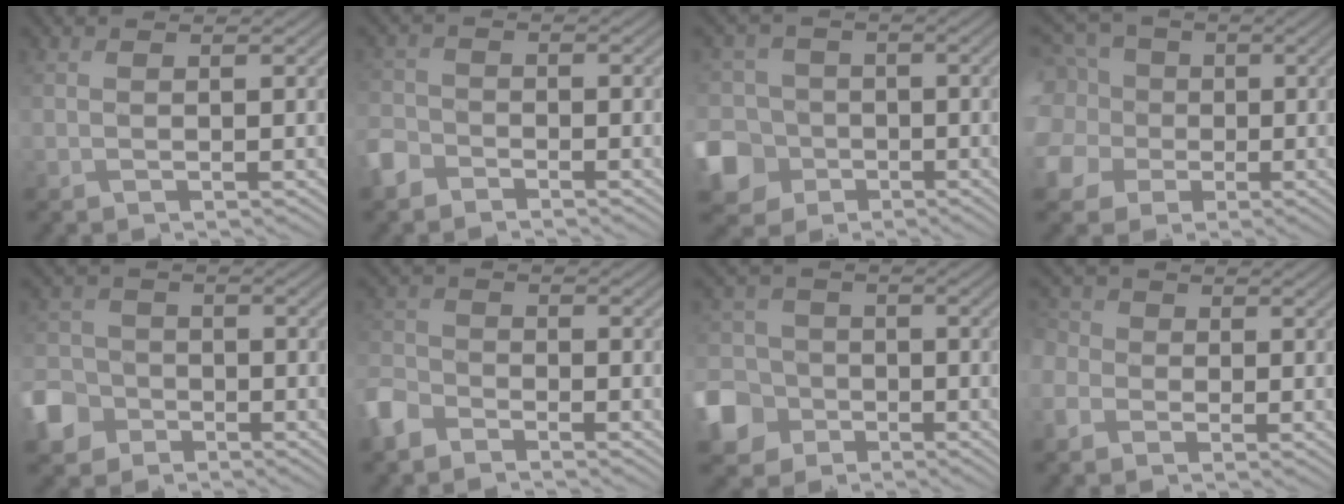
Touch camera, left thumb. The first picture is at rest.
{"total": 3.6, "force": [-2.7, 2.2, 1.0], "torque": [-0.031, -0.003, -0.070]}
{"total": 10.5, "force": [-3.9, 8.9, 3.8], "torque": [-0.118, -0.022, -0.101]}
{"total": 11.4, "force": [-0.3, 10.3, 5.0], "torque": [-0.195, -0.003, -0.023]}
{"total": 7.5, "force": [-4.0, 5.7, 2.8], "torque": [-0.084, -0.013, -0.095]}
{"total": 4.8, "force": [-3.7, 2.5, 1.7], "torque": [-0.046, -0.004, -0.092]}
{"total": 9.9, "force": [-4.5, 8.0, 3.7], "torque": [-0.117, -0.023, -0.112]}
{"total": 3.7, "force": [-1.5, 3.2, 1.3], "torque": [-0.052, 0.000, -0.040]}